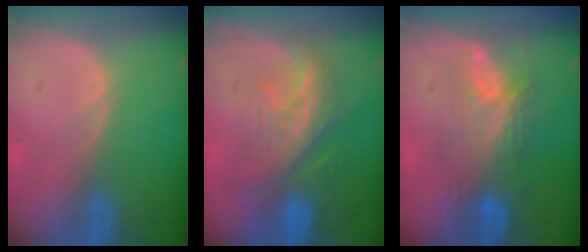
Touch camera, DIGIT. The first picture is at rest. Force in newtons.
{"total": 8.7, "press": 8.3, "slide": 2.6}
{"total": 7.3, "press": 7.2, "slide": 1.3}